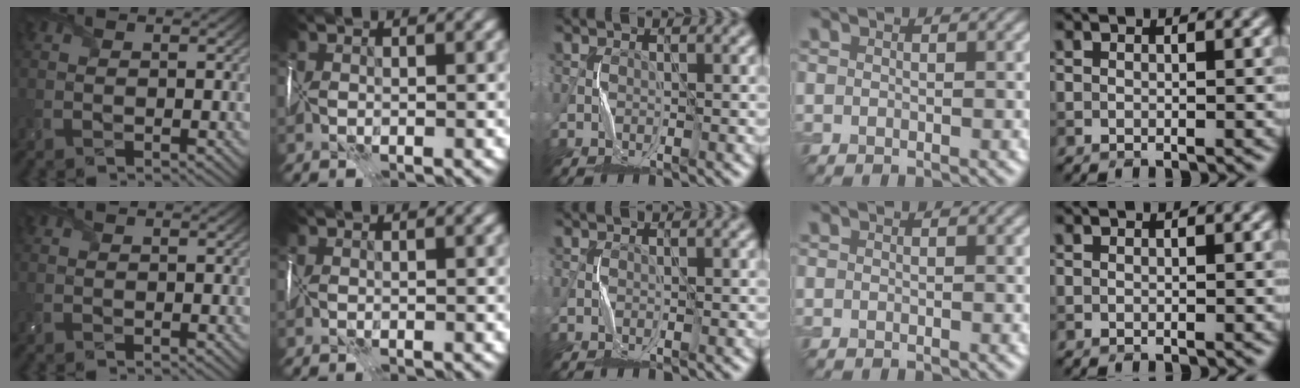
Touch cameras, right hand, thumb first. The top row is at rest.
{}